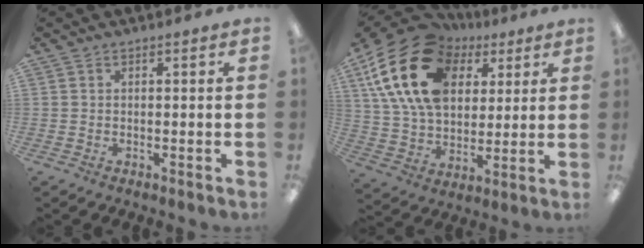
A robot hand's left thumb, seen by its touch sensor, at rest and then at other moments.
{"total": 22.1, "force": [9.0, 15.2, 13.4], "torque": [-0.284, -0.025, 0.160]}